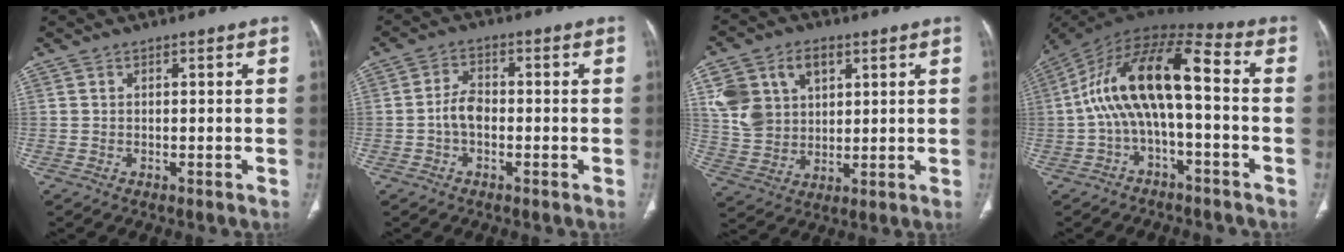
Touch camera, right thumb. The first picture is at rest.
{"total": 4.1, "force": [-1.1, 2.6, 3.1], "torque": [-0.051, 0.016, -0.025]}
{"total": 12.8, "force": [4.7, 9.5, 7.2], "torque": [-0.109, -0.007, 0.099]}
{"total": 15.2, "force": [-1.2, 5.9, 13.9], "torque": [-0.265, 0.067, -0.030]}